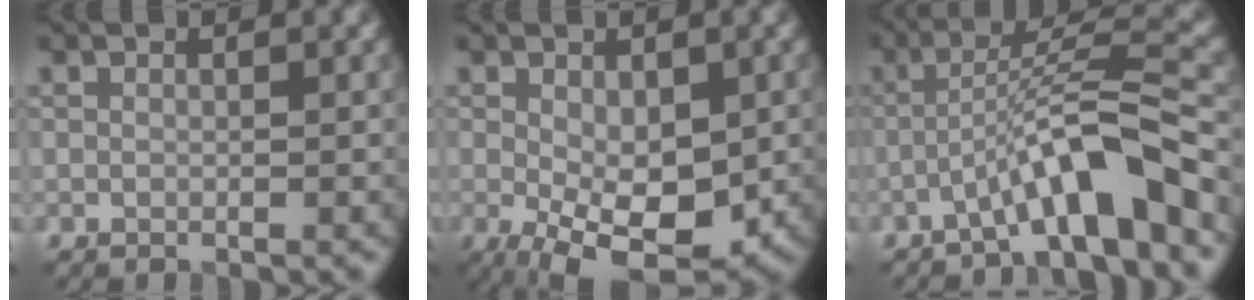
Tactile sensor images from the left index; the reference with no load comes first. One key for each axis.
{"total": 8.7, "fx": -2.1, "fy": 4.4, "fz": 7.2, "tx": -0.130, "ty": -0.024, "tz": -0.022}
{"total": 7.4, "fx": -4.1, "fy": 0.9, "fz": 6.0, "tx": -0.099, "ty": 0.025, "tz": -0.071}